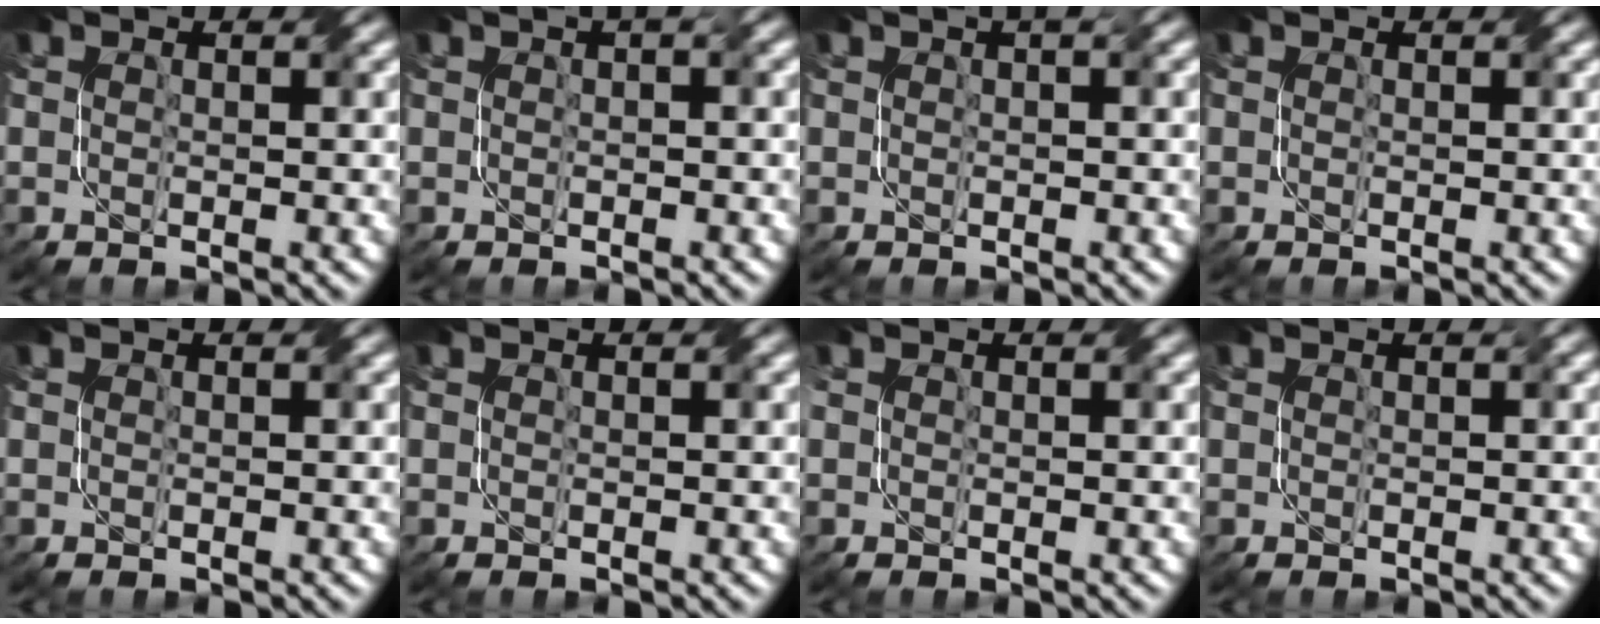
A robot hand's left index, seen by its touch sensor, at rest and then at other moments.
{"total": 1.5, "force": [0.8, 0.4, 1.2], "torque": [-0.017, 0.007, 0.008]}
{"total": 1.2, "force": [0.7, 0.2, 1.0], "torque": [-0.015, 0.005, 0.008]}
{"total": 0.0}
{"total": 0.0}
{"total": 0.0}
{"total": 0.8, "force": [0.2, 0.5, 0.5], "torque": [-0.010, 0.005, 0.005]}
{"total": 0.0}